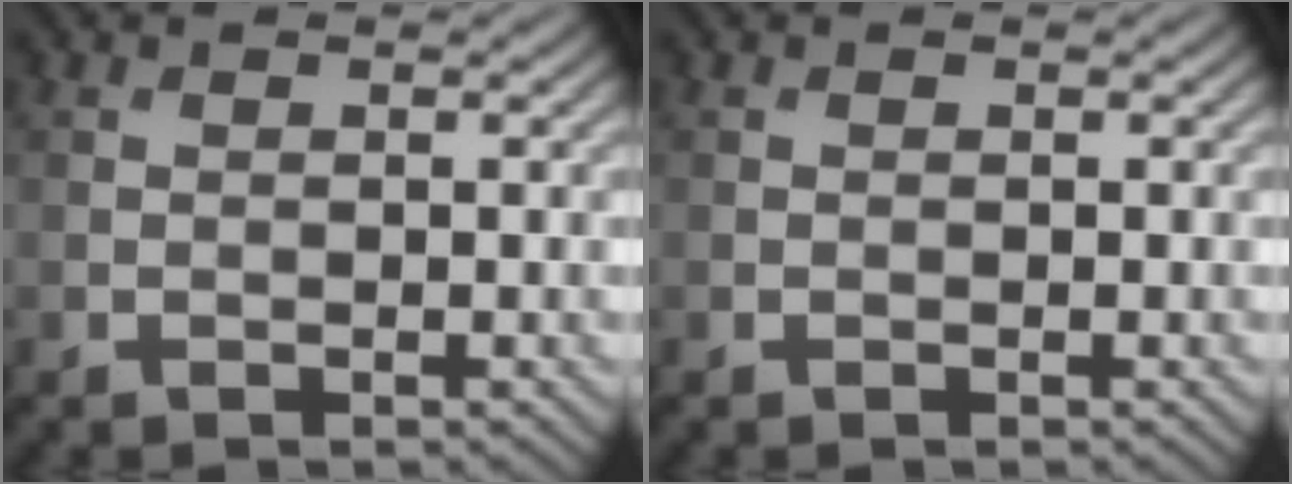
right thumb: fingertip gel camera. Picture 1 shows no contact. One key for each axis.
{"total": 0.0}